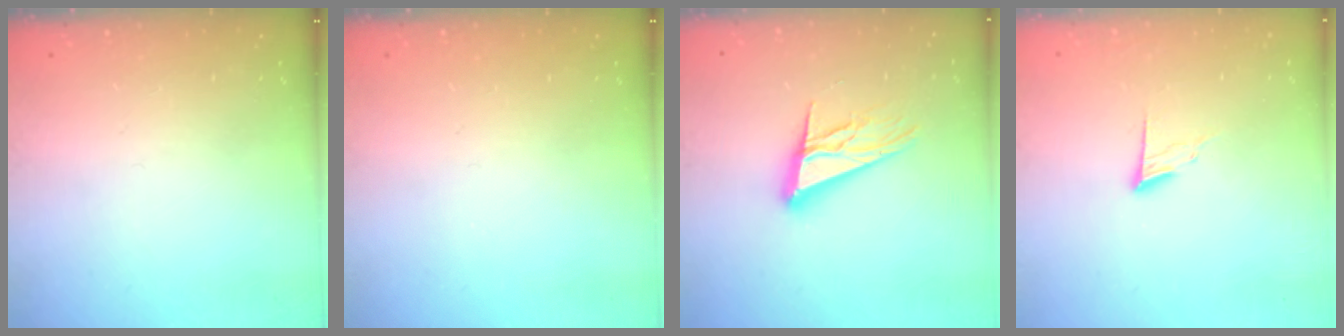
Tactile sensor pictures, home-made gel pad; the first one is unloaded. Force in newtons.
{"total": 0.0}
{"total": 13.3, "press": 13.1, "slide": 2.5}
{"total": 5.7, "press": 5.7, "slide": 0.6}